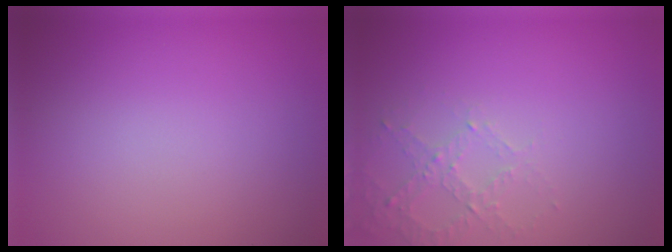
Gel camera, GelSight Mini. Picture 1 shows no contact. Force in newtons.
{"total": 2.2, "press": 2.1, "slide": 0.6}